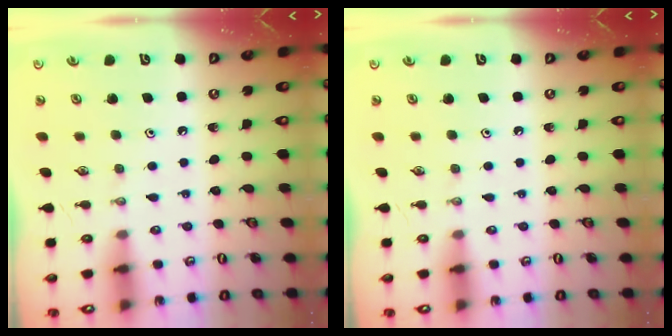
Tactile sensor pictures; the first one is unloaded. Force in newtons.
{"total": 0.0}